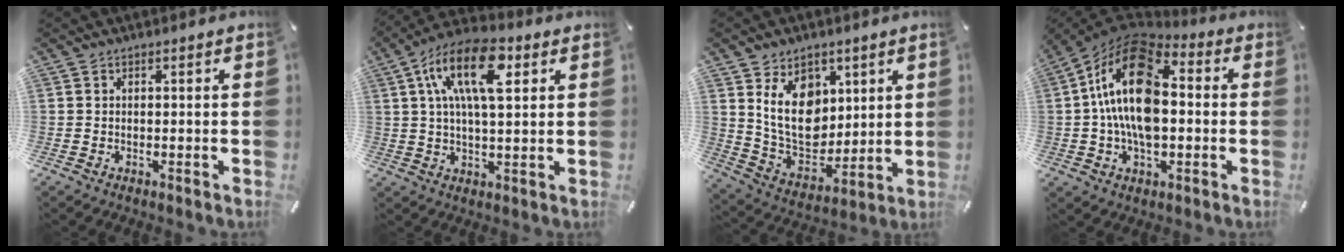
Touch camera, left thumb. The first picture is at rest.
{"total": 13.9, "force": [4.3, 6.3, 11.6], "torque": [-0.227, 0.002, 0.071]}
{"total": 14.3, "force": [4.8, 11.1, 7.6], "torque": [-0.154, -0.027, 0.093]}
{"total": 19.3, "force": [0.7, 12.0, 15.2], "torque": [-0.302, -0.001, 0.002]}